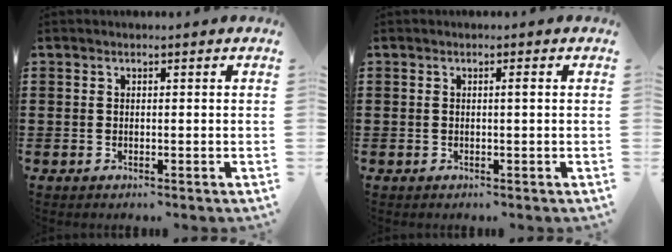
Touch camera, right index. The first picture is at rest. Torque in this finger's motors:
{"motor_torque": [0.33, -0.24, 0.02, 0.02]}